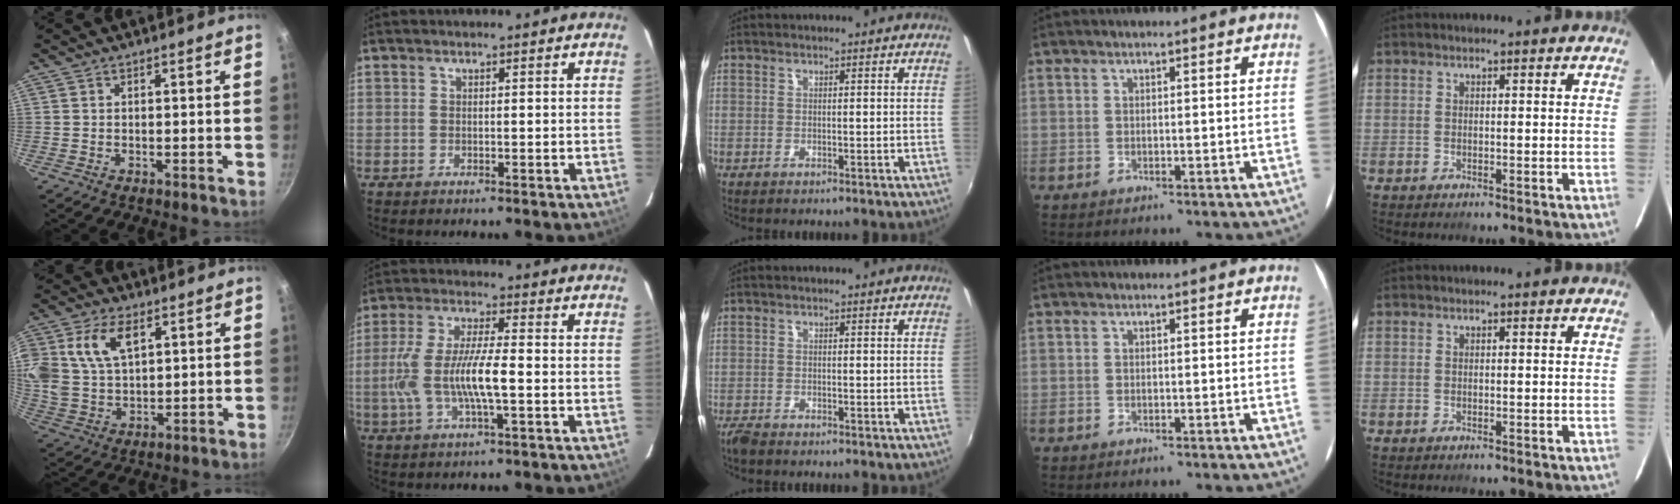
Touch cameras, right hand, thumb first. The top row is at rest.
{"thumb": {"total": 13.5, "force": [4.9, 8.5, 9.2], "torque": [-0.175, -0.004, 0.098]}, "index": {"total": 11.8, "force": [-2.1, 2.5, 11.3], "torque": [-0.230, -0.004, -0.041]}, "middle": {"total": 2.1, "force": [-1.9, 0.5, 0.8], "torque": [-0.022, -0.009, -0.040]}}